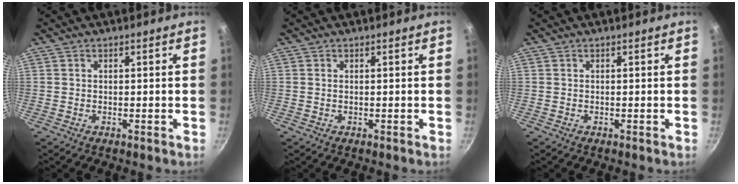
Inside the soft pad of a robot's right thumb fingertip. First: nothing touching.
{"total": 0.0}
{"total": 0.0}